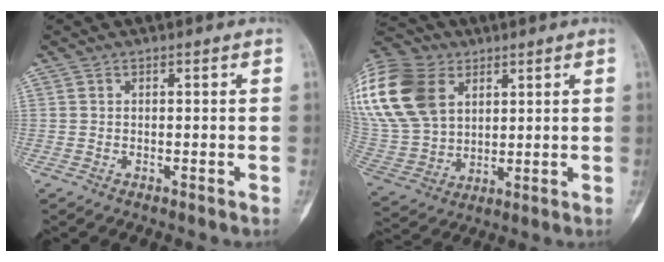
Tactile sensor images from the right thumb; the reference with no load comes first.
{"total": 24.8, "force": [9.0, 17.5, 15.1], "torque": [-0.350, 0.018, 0.179]}